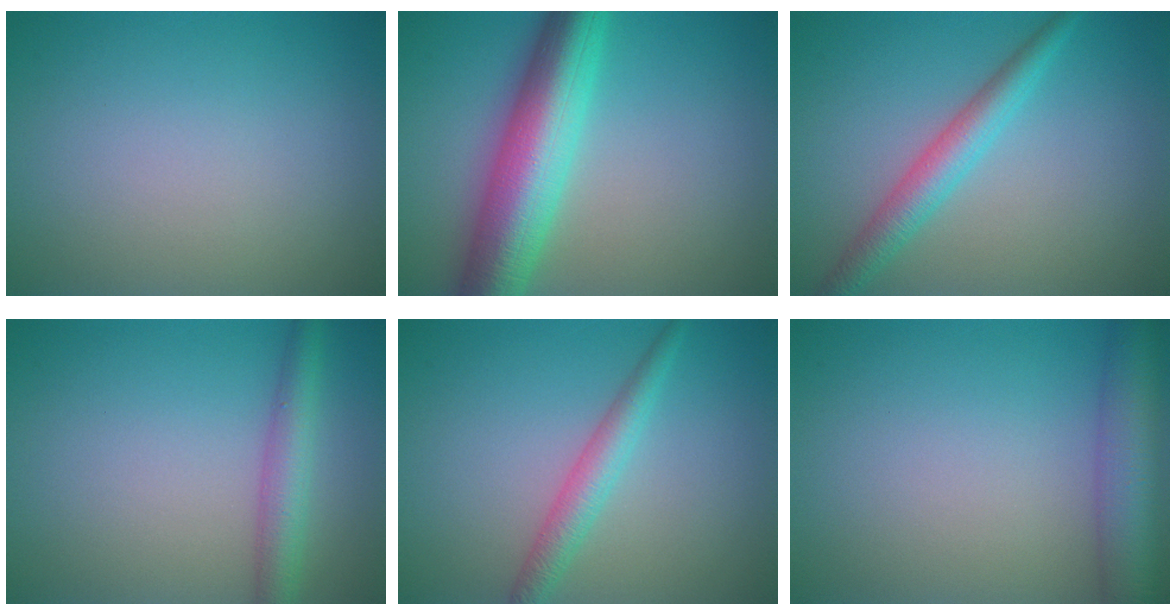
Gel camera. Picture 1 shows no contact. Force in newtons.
{"total": 9.3, "press": 9.3, "slide": 0.3}
{"total": 3.5, "press": 3.5, "slide": 0.1}
{"total": 3.5, "press": 3.5, "slide": 0.1}
{"total": 2.7, "press": 2.7, "slide": 0.1}
{"total": 6.3, "press": 6.3, "slide": 0.2}